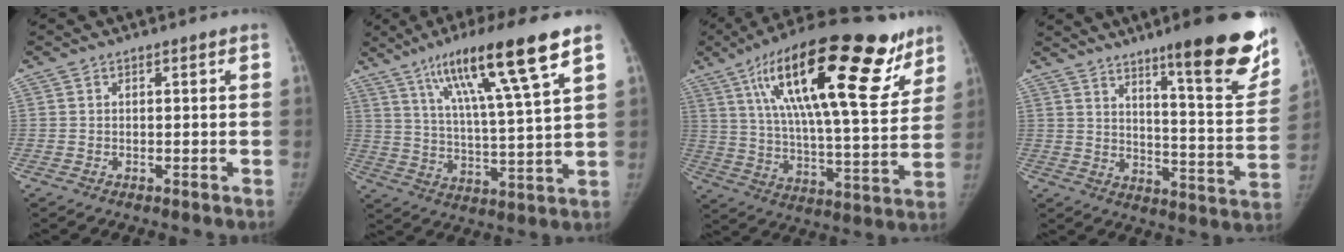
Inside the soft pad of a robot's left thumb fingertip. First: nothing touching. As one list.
[{"total": 17.9, "force": [10.3, 1.4, 14.6], "torque": [-0.243, -0.033, 0.174]}, {"total": 30.2, "force": [15.9, 9.7, 23.8], "torque": [-0.351, -0.027, 0.256]}, {"total": 21.1, "force": [13.6, 3.2, 15.8], "torque": [-0.180, -0.084, 0.197]}]